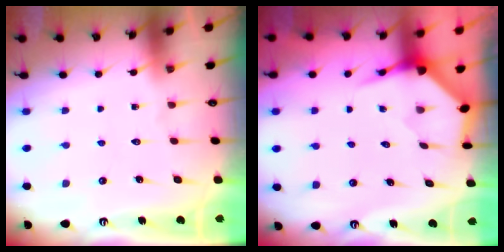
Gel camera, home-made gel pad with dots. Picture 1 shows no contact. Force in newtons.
{"total": 4.0, "press": 3.9, "slide": 0.4}